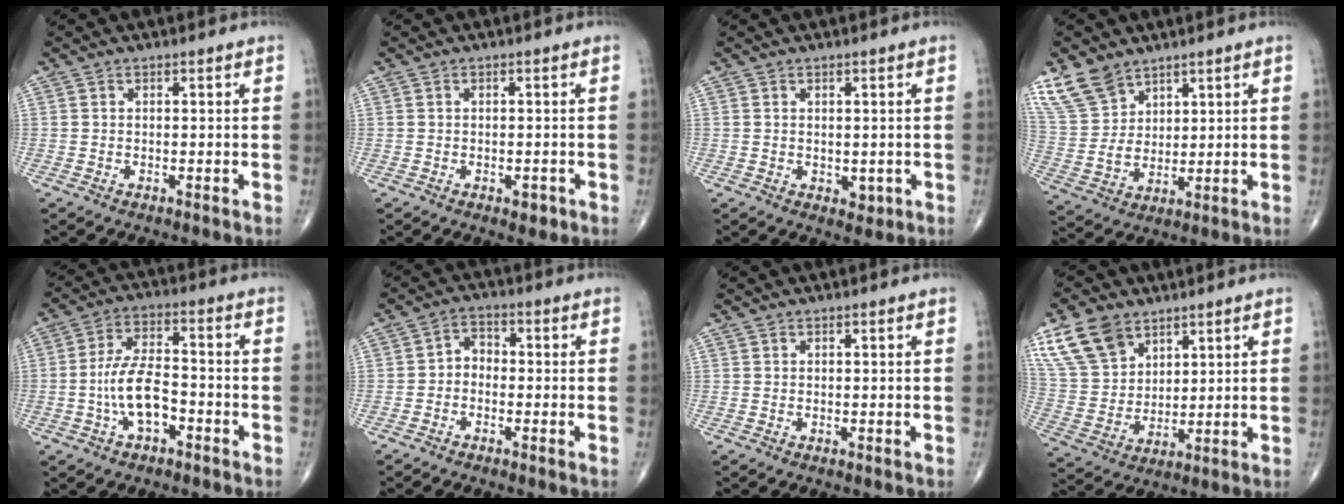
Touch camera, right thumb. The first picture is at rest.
{"total": 2.0, "force": [-0.9, 1.2, 1.4], "torque": [-0.010, 0.001, -0.008]}
{"total": 2.2, "force": [0.0, 1.6, 1.5], "torque": [-0.014, -0.005, 0.007]}
{"total": 10.2, "force": [7.2, 6.3, 3.7], "torque": [-0.062, -0.026, 0.160]}
{"total": 9.6, "force": [-3.0, 4.9, 7.8], "torque": [-0.147, 0.033, -0.058]}
{"total": 3.4, "force": [-1.0, 2.6, 1.9], "torque": [-0.011, 0.020, -0.032]}
{"total": 0.0}
{"total": 12.8, "force": [7.8, 8.3, 5.9], "torque": [-0.101, -0.024, 0.164]}